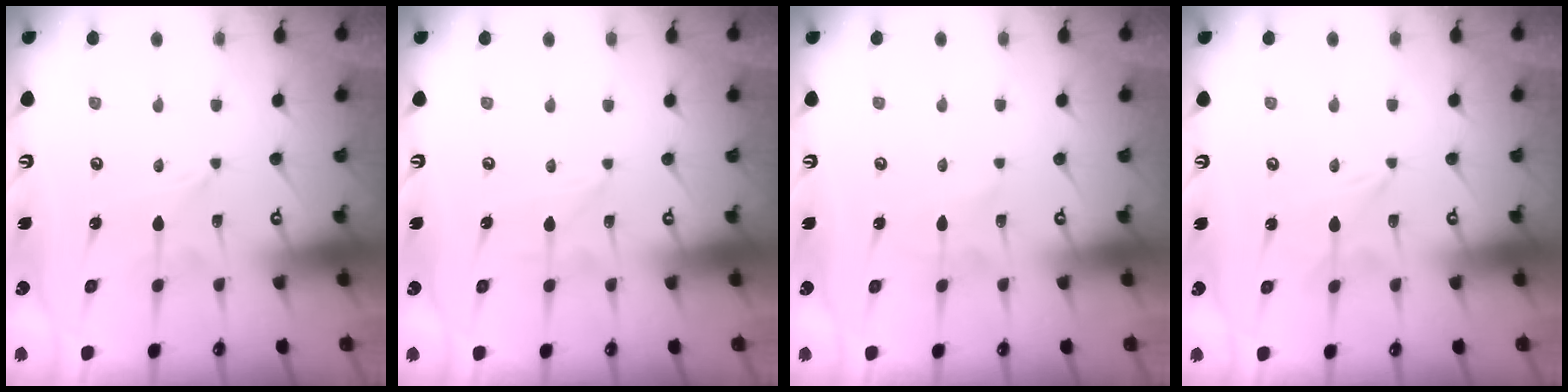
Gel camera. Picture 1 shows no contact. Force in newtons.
{"total": 0.6, "press": 0.6, "slide": 0.0}
{"total": 1.8, "press": 1.7, "slide": 0.2}
{"total": 0.0}